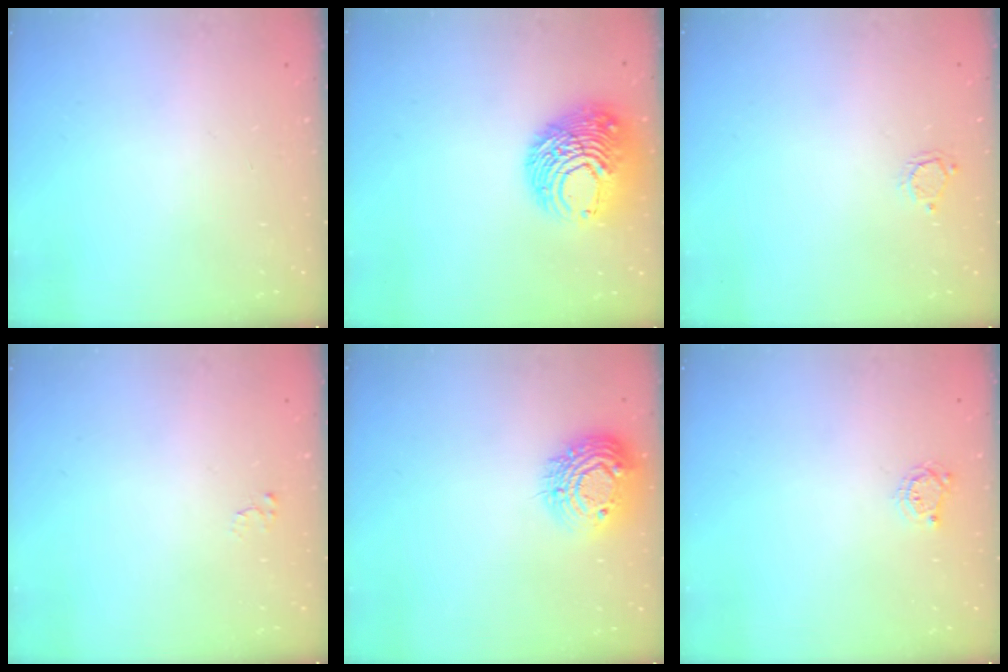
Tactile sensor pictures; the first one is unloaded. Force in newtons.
{"total": 11.9, "press": 11.9, "slide": 1.3}
{"total": 2.8, "press": 2.8, "slide": 0.3}
{"total": 2.4, "press": 2.4, "slide": 0.2}
{"total": 13.0, "press": 13.0, "slide": 1.0}
{"total": 4.1, "press": 4.1, "slide": 0.5}